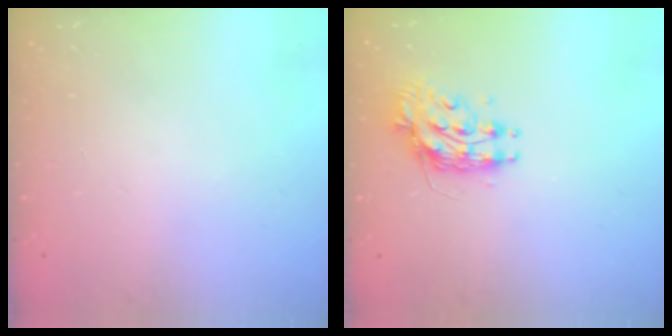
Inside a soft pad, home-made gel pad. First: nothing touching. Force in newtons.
{"total": 9.2, "press": 9.2, "slide": 0.7}